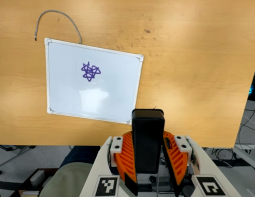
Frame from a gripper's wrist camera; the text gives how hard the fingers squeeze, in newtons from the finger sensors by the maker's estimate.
{"total": 8.6, "left": 6.9, "right": 10.2}